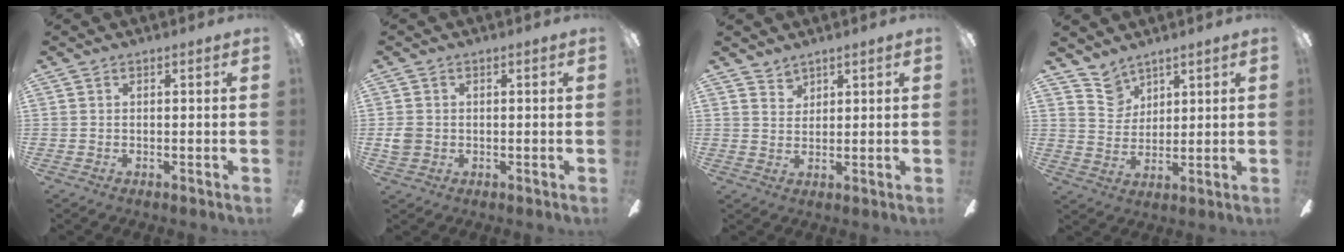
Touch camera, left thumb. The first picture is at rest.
{"total": 3.4, "force": [0.0, 3.0, 1.5], "torque": [-0.018, 0.004, 0.001]}
{"total": 2.7, "force": [2.4, 1.2, -0.1], "torque": [-0.003, -0.014, 0.048]}
{"total": 6.8, "force": [5.4, 4.1, 0.6], "torque": [-0.024, -0.028, 0.104]}